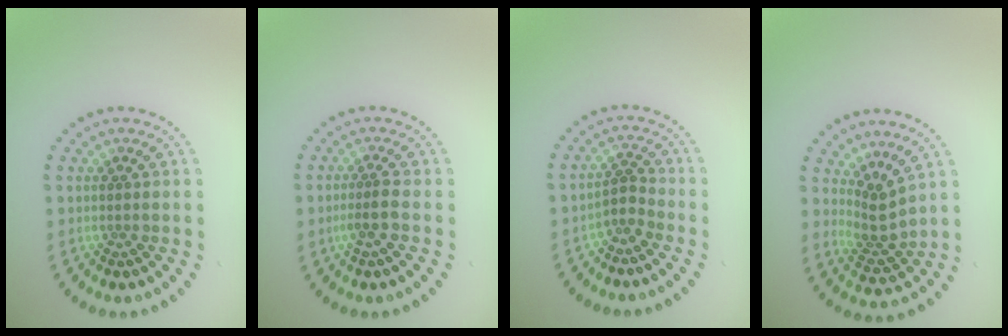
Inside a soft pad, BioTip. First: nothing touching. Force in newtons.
{"total": 2.0, "press": 1.6, "slide": 1.1}
{"total": 1.9, "press": 1.3, "slide": 1.4}
{"total": 2.6, "press": 1.9, "slide": 1.7}